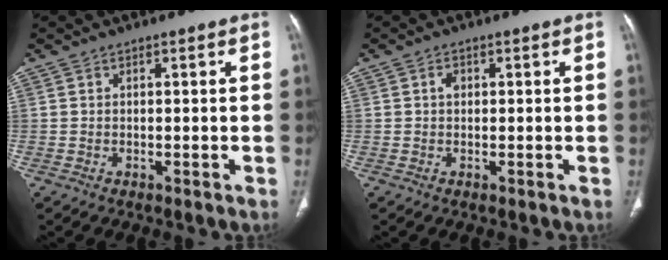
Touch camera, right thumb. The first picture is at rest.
{"total": 1.3, "force": [0.2, 1.0, 0.8], "torque": [-0.010, 0.003, 0.002]}